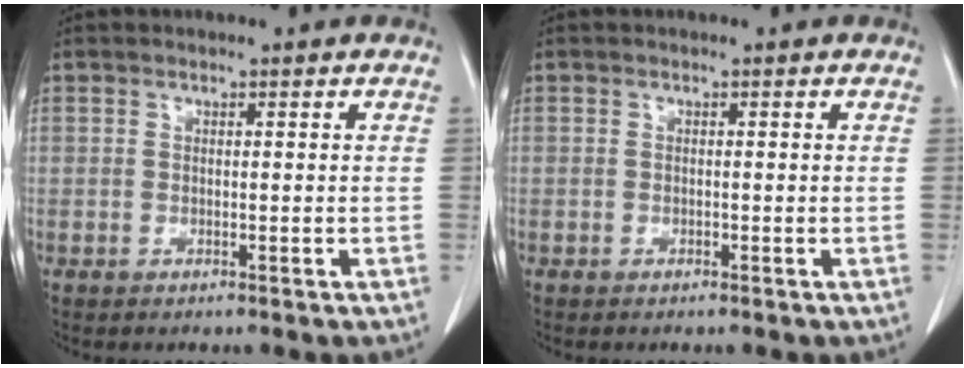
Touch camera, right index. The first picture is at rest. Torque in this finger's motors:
{"motor_torque": [0.01, 0.05, 0.01, 0.01]}